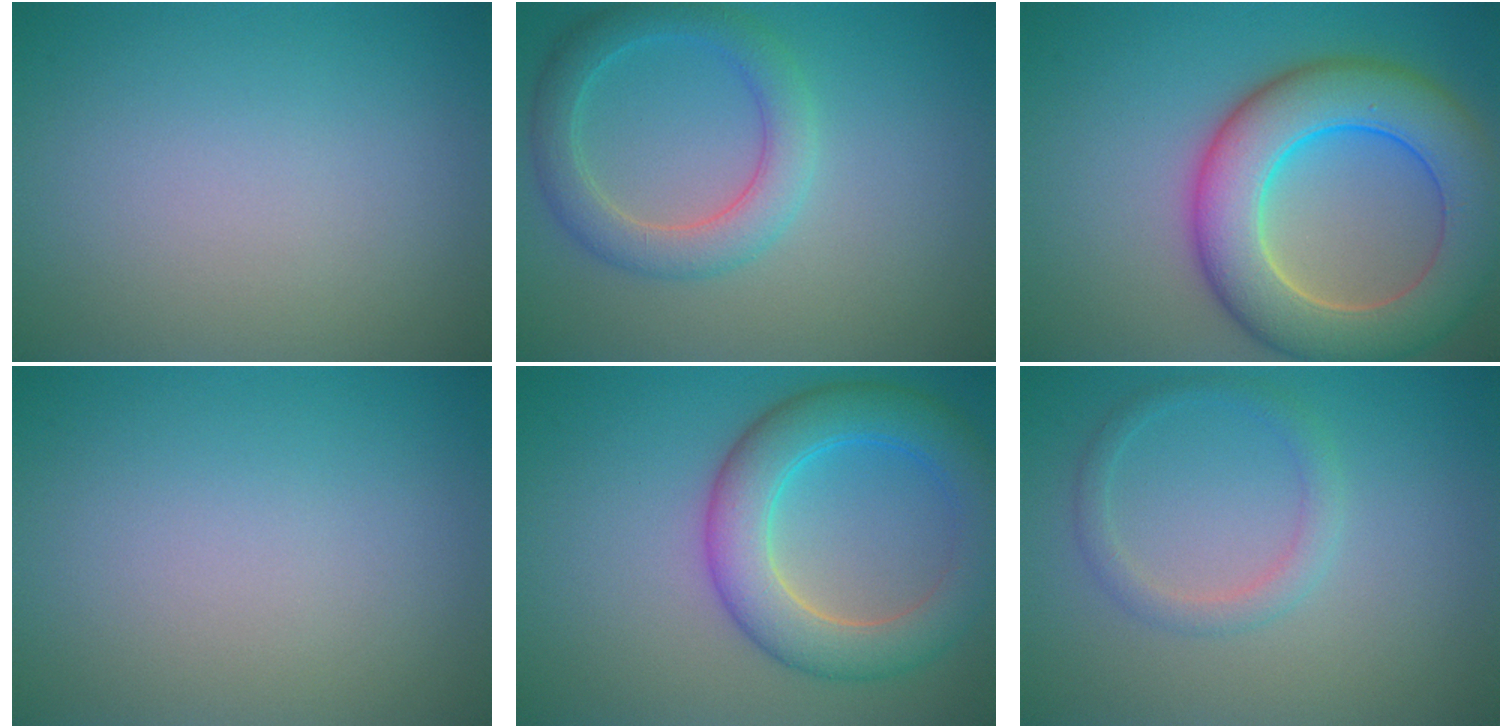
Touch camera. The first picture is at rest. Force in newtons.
{"total": 3.9, "press": 3.9, "slide": 0.1}
{"total": 10.1, "press": 10.1, "slide": 0.5}
{"total": 0.0}
{"total": 6.6, "press": 6.6, "slide": 0.2}
{"total": 1.9, "press": 1.8, "slide": 0.1}